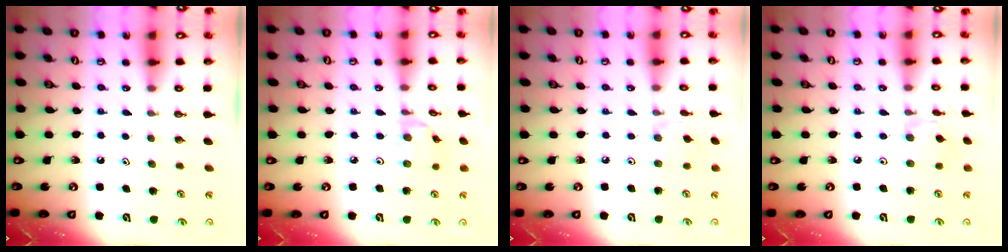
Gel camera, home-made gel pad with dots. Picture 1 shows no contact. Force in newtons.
{"total": 2.4, "press": 2.4, "slide": 0.1}
{"total": 1.7, "press": 1.6, "slide": 0.4}
{"total": 2.7, "press": 2.6, "slide": 0.3}